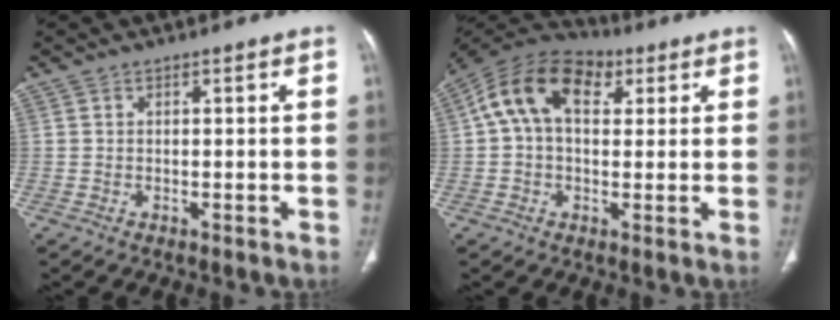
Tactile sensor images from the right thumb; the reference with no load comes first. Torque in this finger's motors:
{"motor_torque": [-0.41, 0.96, 1.28, -0.20, 0.15]}